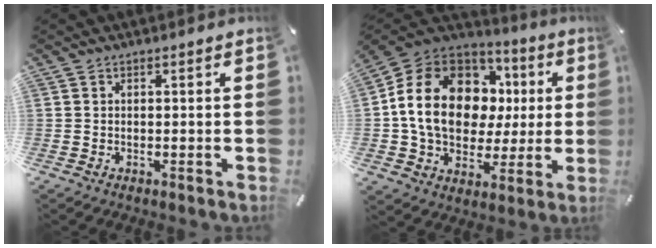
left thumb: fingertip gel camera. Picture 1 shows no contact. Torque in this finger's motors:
{"motor_torque": [2.49, 2.52, 1.65, -1.12, 0.48]}